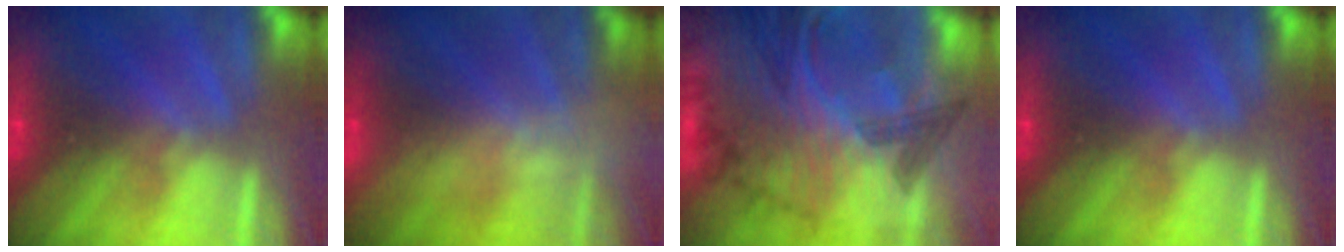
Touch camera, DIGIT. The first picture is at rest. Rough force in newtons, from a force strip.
{"total": 2.8}
{"total": 8.5}
{"total": 0.0}